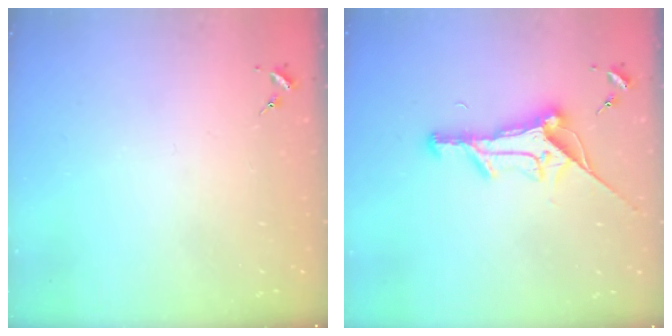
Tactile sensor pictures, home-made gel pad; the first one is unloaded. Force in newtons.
{"total": 17.3, "press": 17.3, "slide": 0.7}